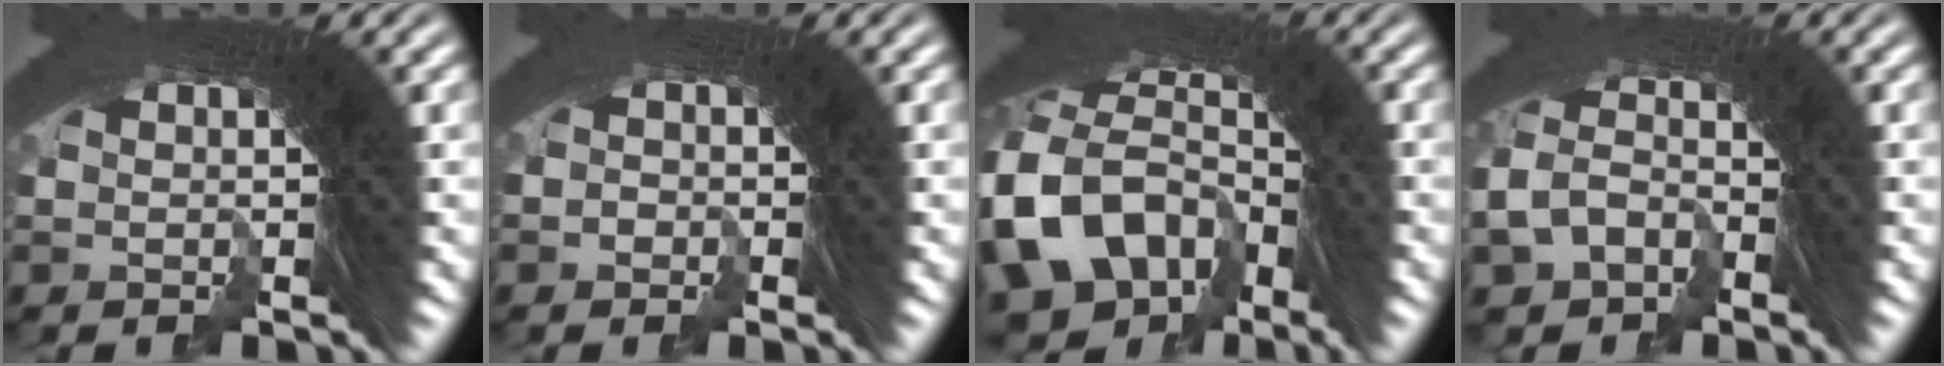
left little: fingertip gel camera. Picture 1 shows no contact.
{"total": 3.3, "force": [-2.3, -0.3, -2.3], "torque": [0.030, -0.025, -0.027]}
{"total": 11.5, "force": [-5.0, 9.3, 4.6], "torque": [-0.113, -0.049, -0.081]}
{"total": 4.9, "force": [-3.6, 3.3, -0.2], "torque": [0.002, -0.018, -0.061]}